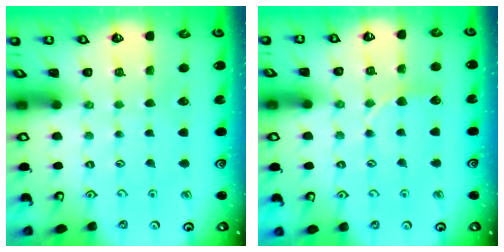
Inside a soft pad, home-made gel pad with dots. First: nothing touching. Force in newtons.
{"total": 5.7, "press": 5.7, "slide": 0.5}